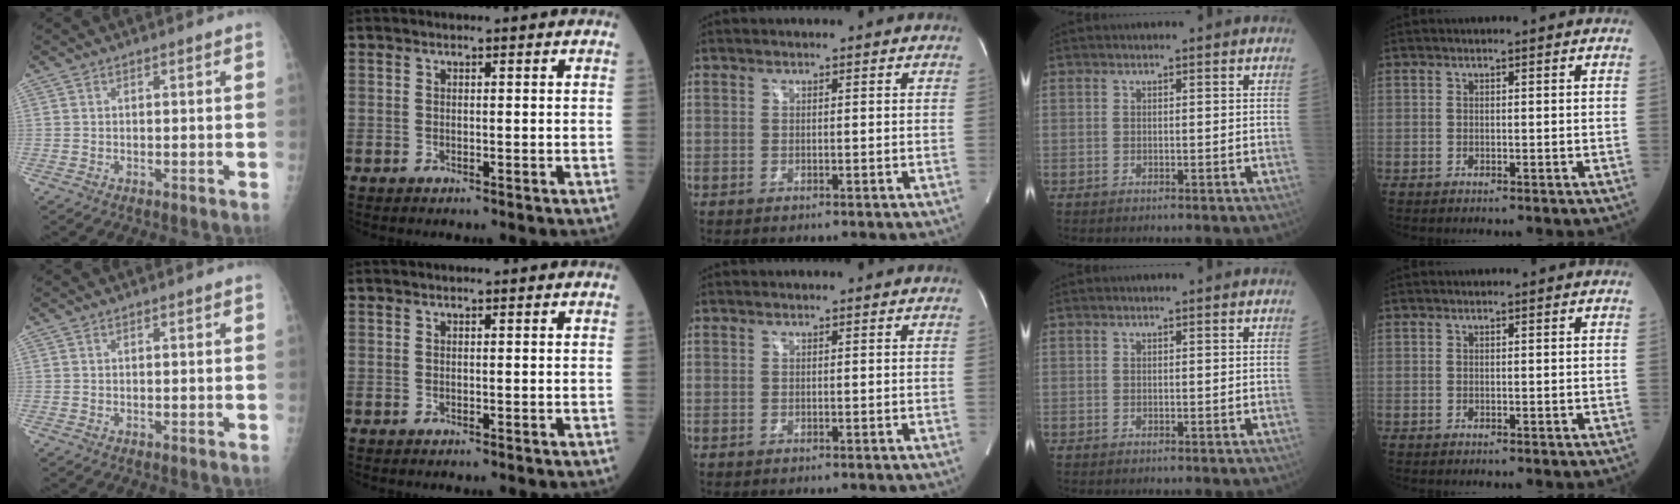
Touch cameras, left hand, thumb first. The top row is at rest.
{}